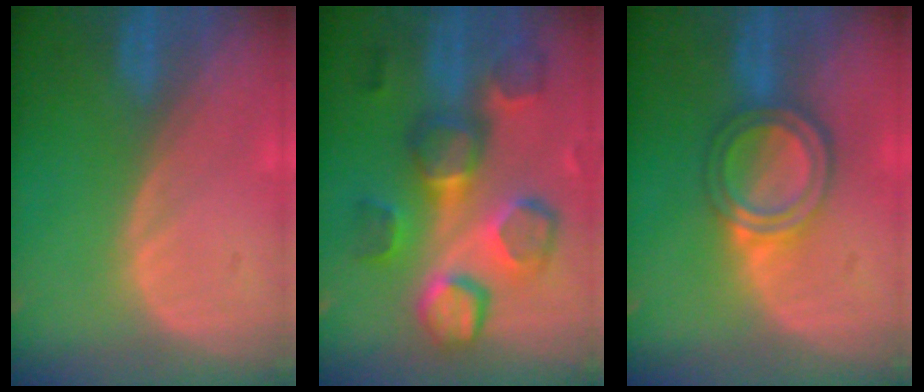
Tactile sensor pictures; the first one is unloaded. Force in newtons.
{"total": 10.6, "press": 10.3, "slide": 2.2}
{"total": 6.2, "press": 5.4, "slide": 3.1}